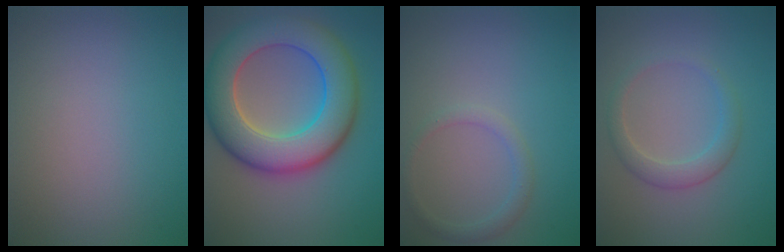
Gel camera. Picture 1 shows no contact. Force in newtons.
{"total": 10.4, "press": 10.4, "slide": 0.4}
{"total": 1.5, "press": 1.5, "slide": 0.1}
{"total": 2.2, "press": 2.2, "slide": 0.1}